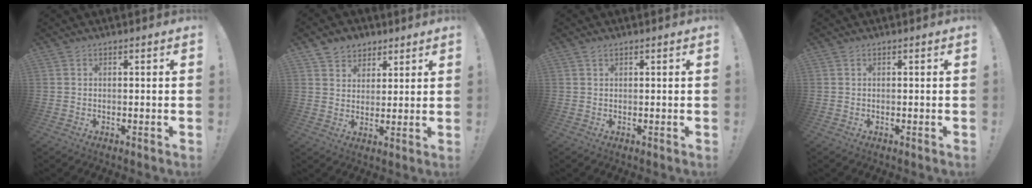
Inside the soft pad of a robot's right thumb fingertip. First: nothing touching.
{"total": 6.5, "force": [4.1, 5.0, 0.5], "torque": [-0.007, -0.028, 0.080]}
{"total": 0.7, "force": [0.6, 0.3, 0.3], "torque": [-0.003, 0.000, 0.011]}
{"total": 0.0}